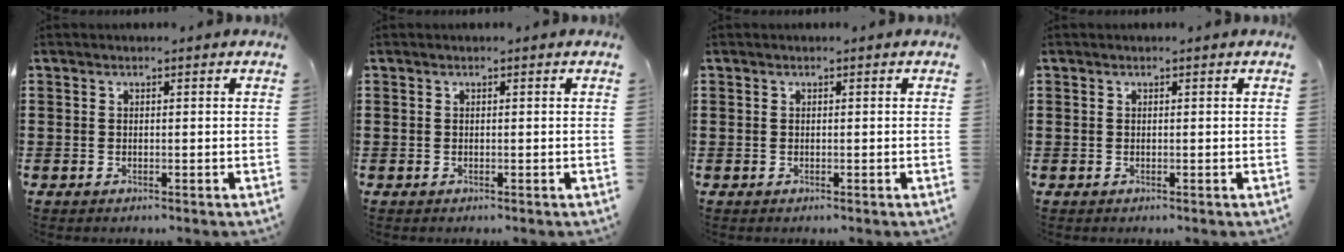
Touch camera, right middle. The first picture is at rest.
{"total": 0.0}
{"total": 0.0}
{"total": 0.0}